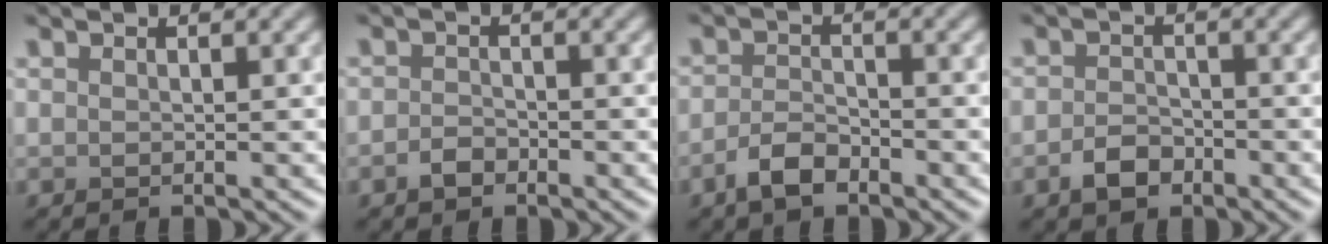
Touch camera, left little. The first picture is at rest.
{"total": 1.6, "force": [-1.1, 1.0, 0.6], "torque": [-0.009, 0.003, -0.027]}
{"total": 2.7, "force": [-1.9, 1.1, 1.5], "torque": [-0.028, 0.003, -0.043]}
{"total": 2.6, "force": [-1.5, 1.7, 1.2], "torque": [-0.015, 0.003, -0.035]}